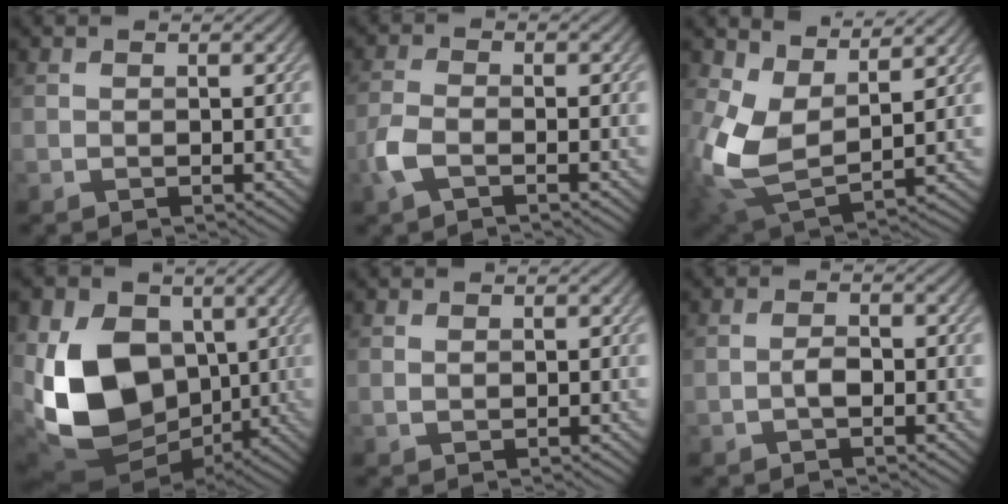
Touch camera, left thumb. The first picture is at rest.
{"total": 3.5, "force": [-1.8, 1.4, 2.6], "torque": [-0.070, -0.003, -0.046]}
{"total": 9.7, "force": [3.0, 5.5, 7.4], "torque": [-0.192, -0.013, 0.061]}
{"total": 17.3, "force": [-0.7, 12.1, 12.3], "torque": [-0.265, -0.027, -0.005]}
{"total": 0.6, "force": [0.3, 0.3, 0.4], "torque": [-0.011, -0.001, 0.007]}
{"total": 1.7, "force": [-0.6, 0.7, 1.4], "torque": [-0.026, 0.004, -0.015]}